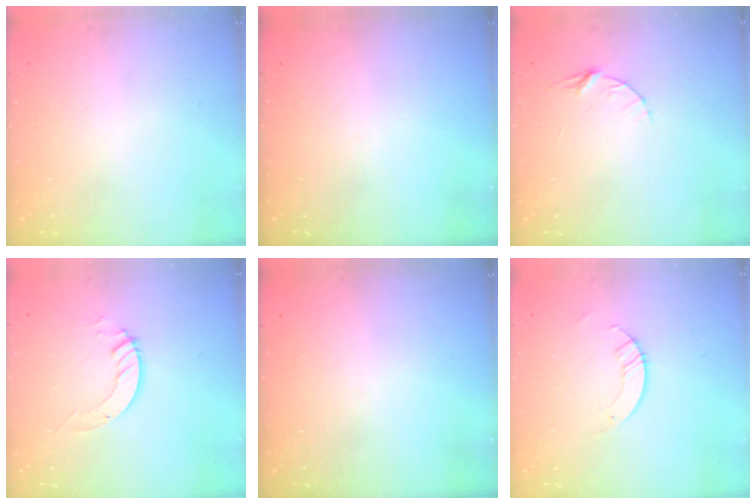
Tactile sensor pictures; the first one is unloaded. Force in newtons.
{"total": 0.0}
{"total": 3.9, "press": 3.9, "slide": 0.4}
{"total": 3.6, "press": 3.6, "slide": 0.1}
{"total": 0.0}
{"total": 3.2, "press": 3.2, "slide": 0.3}